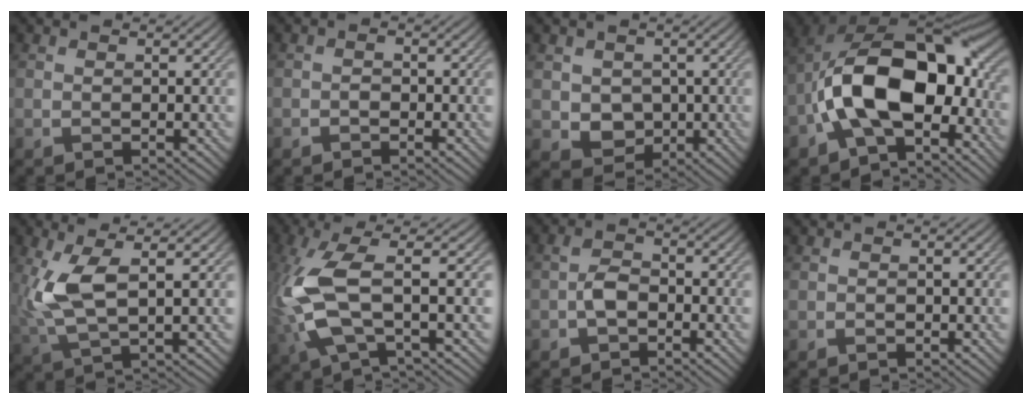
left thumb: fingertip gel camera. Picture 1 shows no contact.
{"total": 1.1, "force": [-0.6, 0.7, 0.4], "torque": [-0.007, 0.002, -0.013]}
{"total": 4.7, "force": [0.0, 4.2, 2.3], "torque": [-0.057, -0.012, -0.004]}
{"total": 16.2, "force": [-3.4, 9.0, 13.0], "torque": [-0.218, 0.009, -0.071]}
{"total": 8.0, "force": [1.7, 2.9, 7.3], "torque": [-0.174, 0.005, 0.031]}
{"total": 10.5, "force": [-0.2, 3.3, 10.0], "torque": [-0.236, 0.008, -0.013]}
{"total": 3.0, "force": [-1.2, 1.9, 2.0], "torque": [-0.038, 0.006, -0.027]}
{"total": 0.7, "force": [-0.4, 0.4, 0.4], "torque": [-0.005, -0.002, -0.006]}